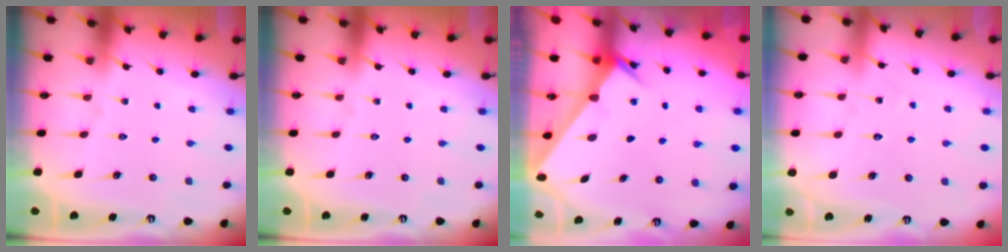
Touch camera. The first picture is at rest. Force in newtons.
{"total": 0.0}
{"total": 1.9, "press": 1.9, "slide": 0.0}
{"total": 5.1, "press": 5.1, "slide": 0.5}